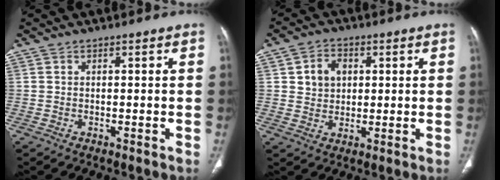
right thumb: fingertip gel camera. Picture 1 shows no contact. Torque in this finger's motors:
{"motor_torque": [-0.53, 0.57, -0.28, 0.12, 0.13]}